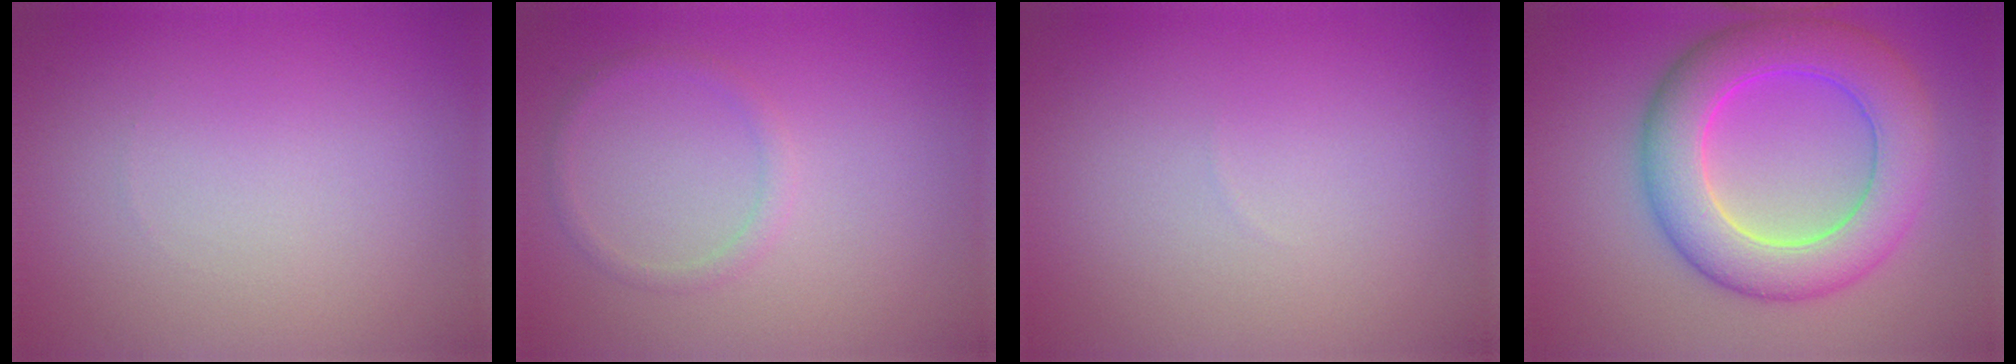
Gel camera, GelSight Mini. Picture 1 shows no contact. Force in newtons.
{"total": 1.2, "press": 1.2, "slide": 0.1}
{"total": 0.0}
{"total": 8.3, "press": 8.3, "slide": 0.1}